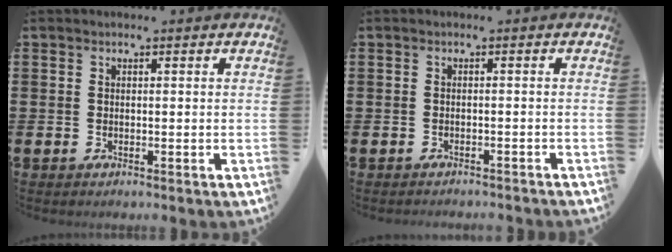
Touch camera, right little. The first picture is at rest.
{"total": 0.5, "force": [-0.5, -0.1, -0.2], "torque": [0.002, 0.002, -0.011]}